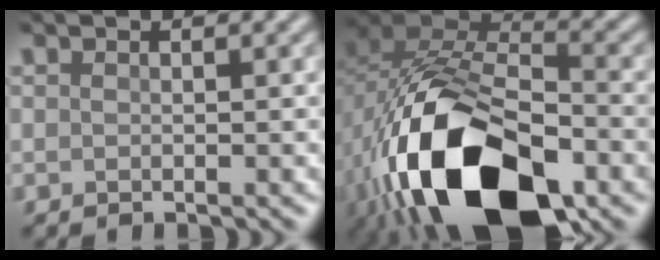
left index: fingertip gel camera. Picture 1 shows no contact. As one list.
[{"total": 16.9, "force": [-7.3, 8.9, 12.4], "torque": [-0.231, -0.026, -0.131]}]